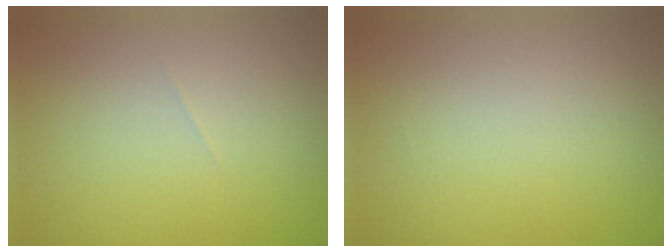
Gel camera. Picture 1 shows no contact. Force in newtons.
{"total": 0.0}